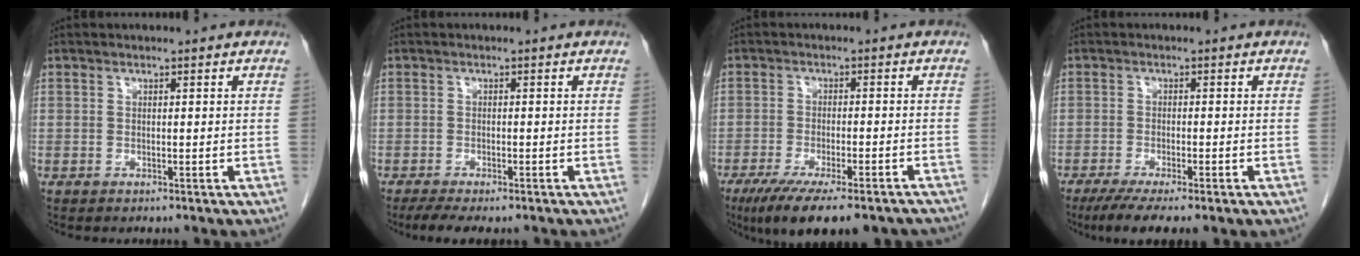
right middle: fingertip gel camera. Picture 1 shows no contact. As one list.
[{"total": 5.6, "force": [-4.4, 1.4, 3.2], "torque": [-0.048, -0.011, -0.068]}, {"total": 16.3, "force": [-12.8, 3.4, 9.5], "torque": [-0.118, -0.023, -0.182]}, {"total": 7.6, "force": [-5.4, 0.9, 5.2], "torque": [-0.077, -0.017, -0.081]}]